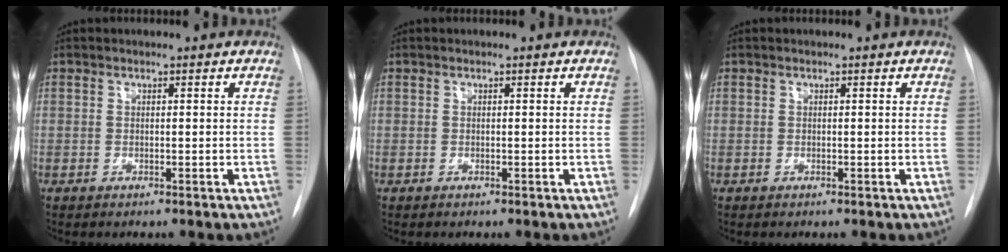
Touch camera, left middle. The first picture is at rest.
{"total": 0.0}
{"total": 0.0}